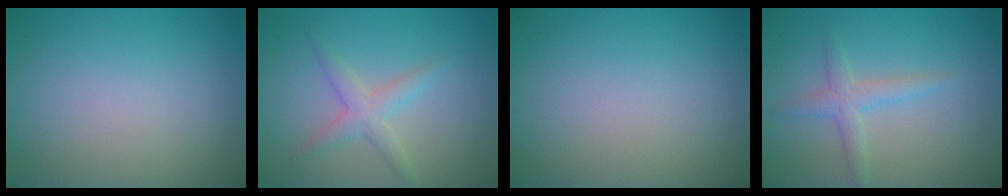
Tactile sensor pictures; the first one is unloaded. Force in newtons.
{"total": 2.4, "press": 2.4, "slide": 0.1}
{"total": 0.0}
{"total": 2.1, "press": 2.1, "slide": 0.1}